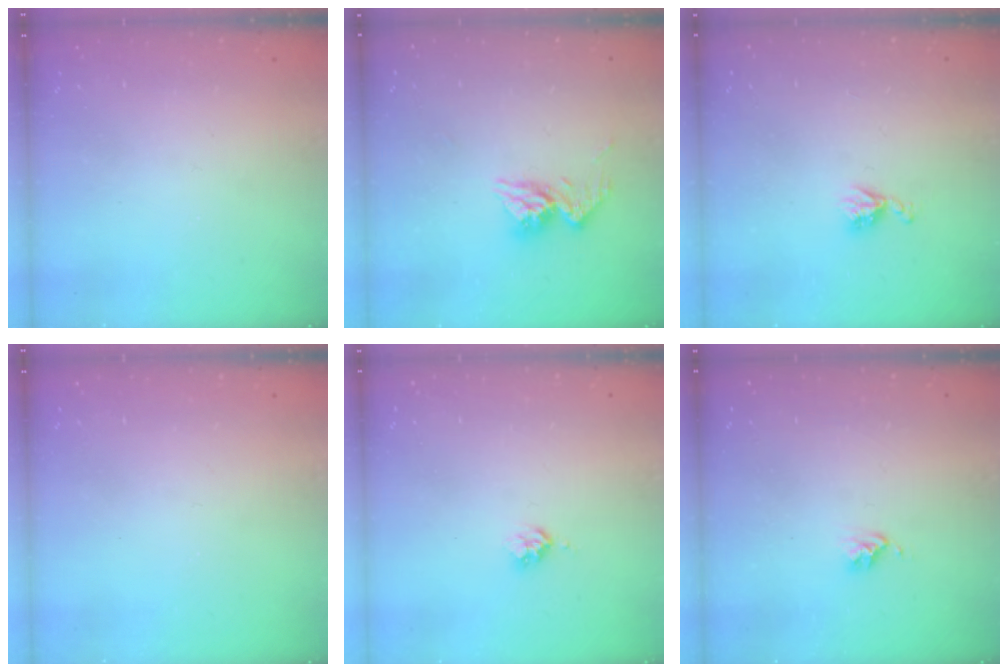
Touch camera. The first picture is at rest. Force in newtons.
{"total": 10.3, "press": 10.3, "slide": 0.9}
{"total": 5.8, "press": 5.7, "slide": 0.7}
{"total": 0.0}
{"total": 2.5, "press": 2.5, "slide": 0.3}
{"total": 2.7, "press": 2.6, "slide": 0.4}